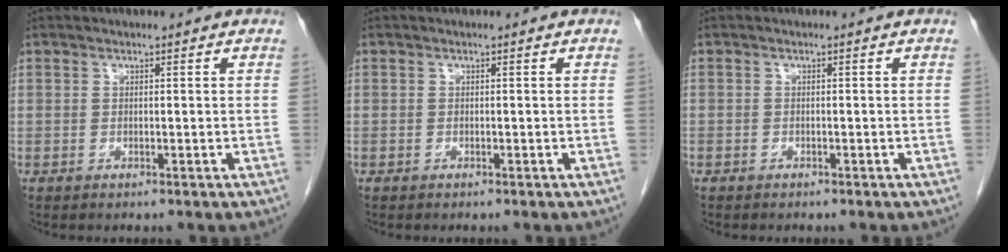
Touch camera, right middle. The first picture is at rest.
{"total": 0.0}
{"total": 0.6, "force": [-0.5, 0.4, 0.0], "torque": [-0.003, 0.003, -0.008]}